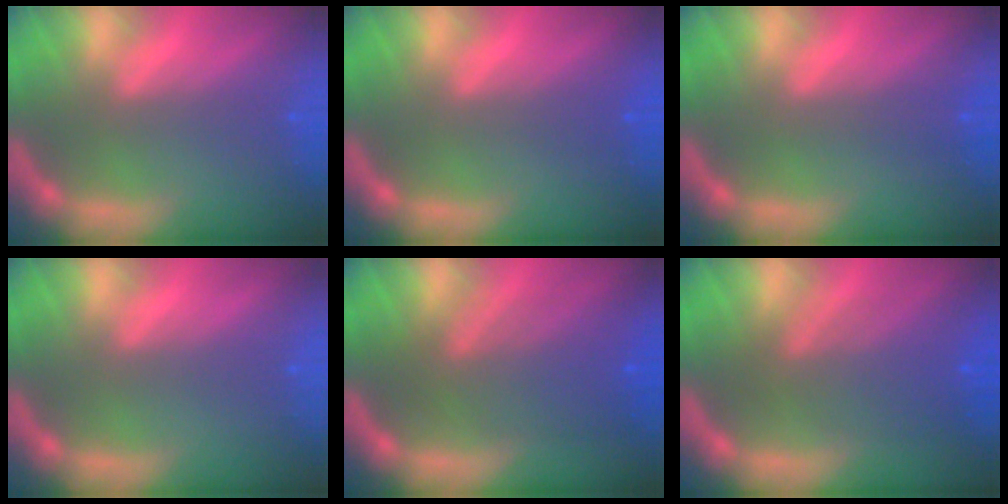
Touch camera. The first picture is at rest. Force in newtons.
{"total": 0.9}
{"total": 1.0}
{"total": 0.0}
{"total": 7.1}
{"total": 6.6}